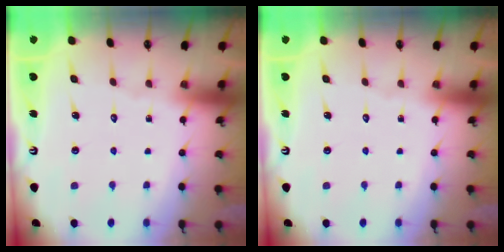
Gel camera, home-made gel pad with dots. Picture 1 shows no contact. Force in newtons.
{"total": 0.0}